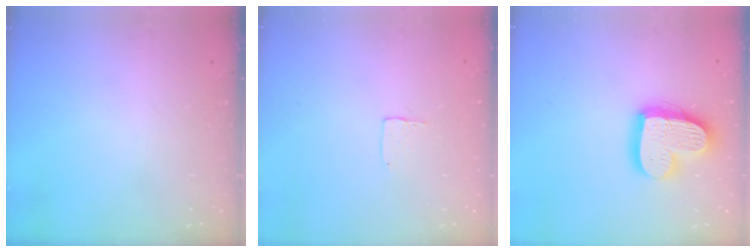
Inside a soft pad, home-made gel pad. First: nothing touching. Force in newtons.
{"total": 3.5, "press": 3.5, "slide": 0.2}
{"total": 17.4, "press": 17.3, "slide": 1.6}